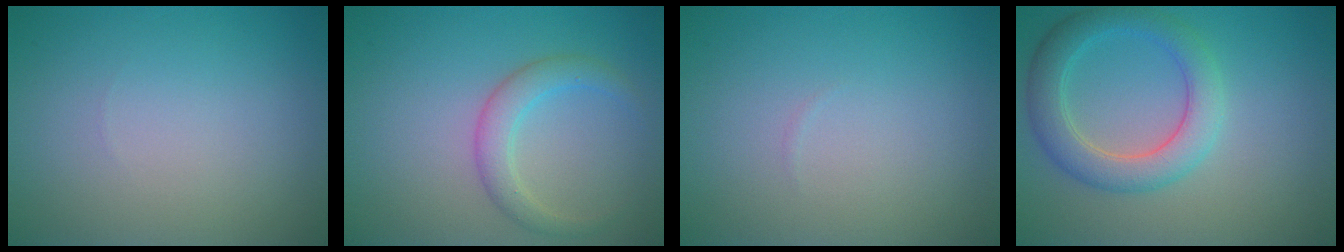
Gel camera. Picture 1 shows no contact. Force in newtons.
{"total": 2.0, "press": 2.0, "slide": 0.2}
{"total": 0.0}
{"total": 4.4, "press": 4.4, "slide": 0.2}